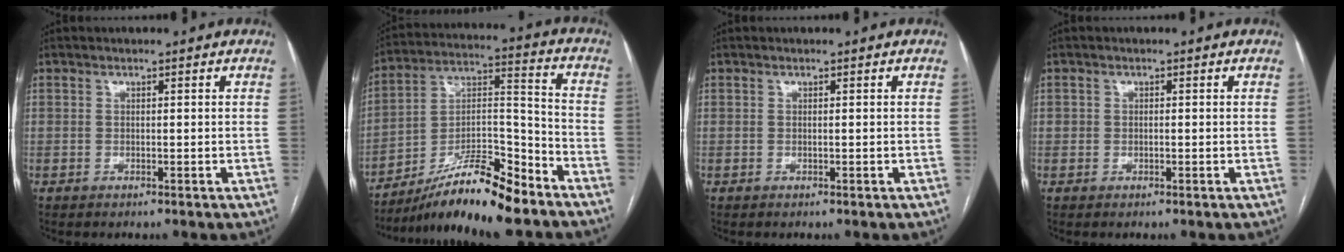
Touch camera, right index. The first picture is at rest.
{"total": 15.2, "force": [-12.2, 1.8, 8.9], "torque": [-0.153, 0.013, -0.208]}
{"total": 0.0}
{"total": 0.6, "force": [-0.1, 0.6, 0.2], "torque": [-0.001, 0.005, -0.002]}